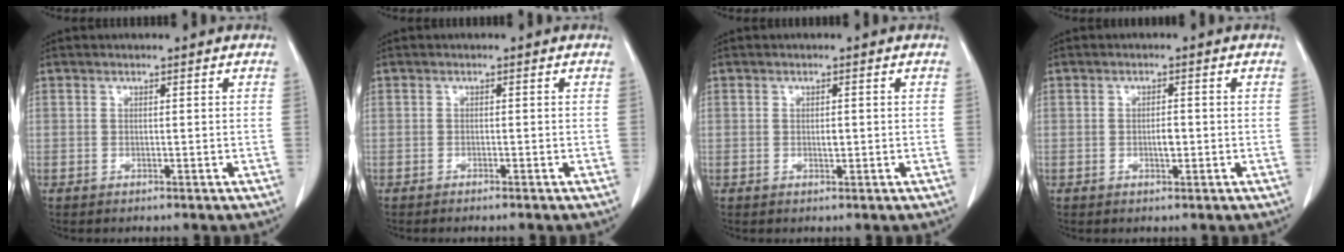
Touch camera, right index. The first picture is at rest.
{"total": 1.0, "force": [-0.9, -0.1, 0.5], "torque": [-0.011, -0.001, -0.012]}
{"total": 1.0, "force": [-0.1, 0.4, 0.8], "torque": [-0.016, 0.000, -0.001]}
{"total": 1.8, "force": [-0.4, 0.7, 1.6], "torque": [-0.028, 0.002, -0.006]}